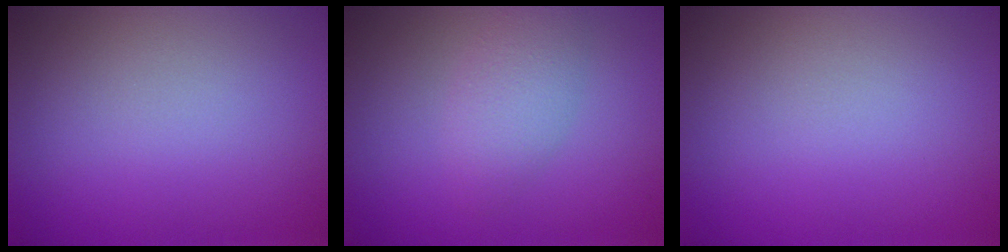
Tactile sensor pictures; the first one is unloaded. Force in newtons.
{"total": 2.4, "press": 2.4, "slide": 0.0}
{"total": 0.0}